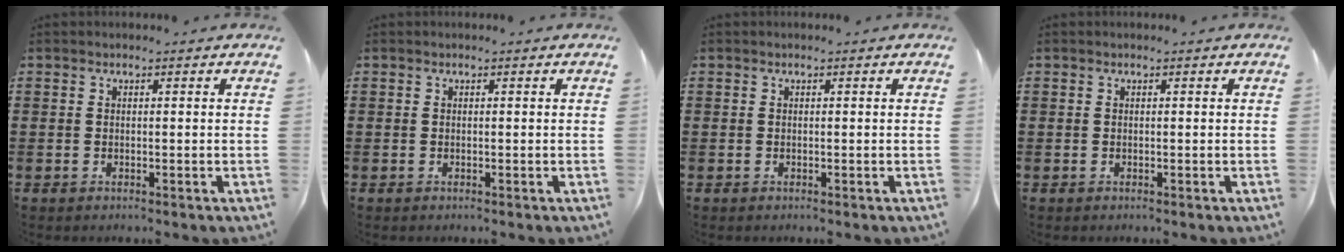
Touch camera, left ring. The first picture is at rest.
{"total": 0.0}
{"total": 0.0}
{"total": 0.0}